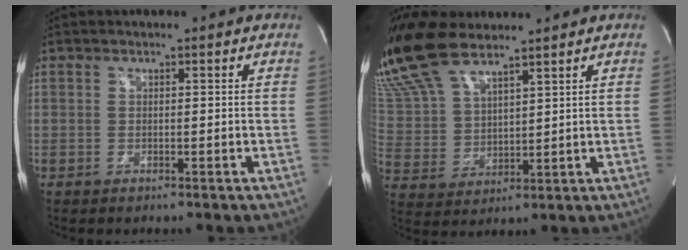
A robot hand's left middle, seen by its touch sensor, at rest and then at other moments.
{"total": 15.0, "force": [12.4, 4.2, 7.3], "torque": [-0.173, 0.009, 0.253]}